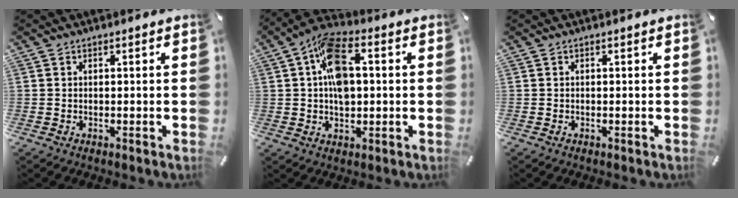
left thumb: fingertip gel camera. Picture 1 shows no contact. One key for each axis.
{"total": 11.3, "fx": 1.6, "fy": 6.9, "fz": 8.8, "tx": -0.154, "ty": 0.006, "tz": 0.029}
{"total": 0.0}